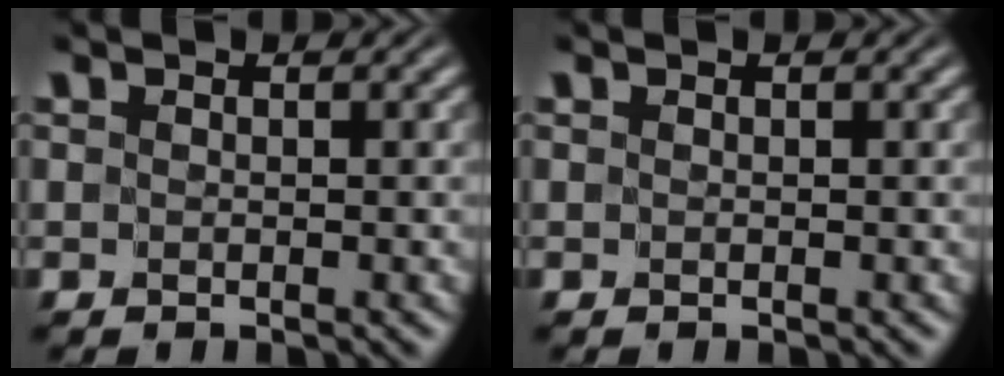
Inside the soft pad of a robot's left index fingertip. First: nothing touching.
{"total": 0.0}